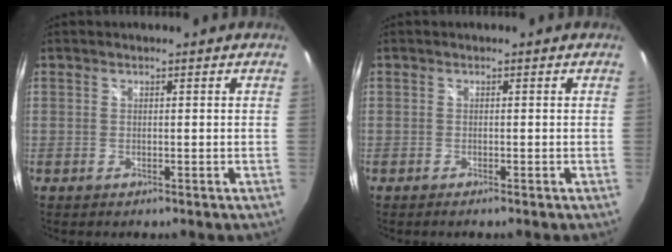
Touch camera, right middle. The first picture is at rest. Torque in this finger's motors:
{"motor_torque": [-0.48, -0.19, -0.02, -0.01]}